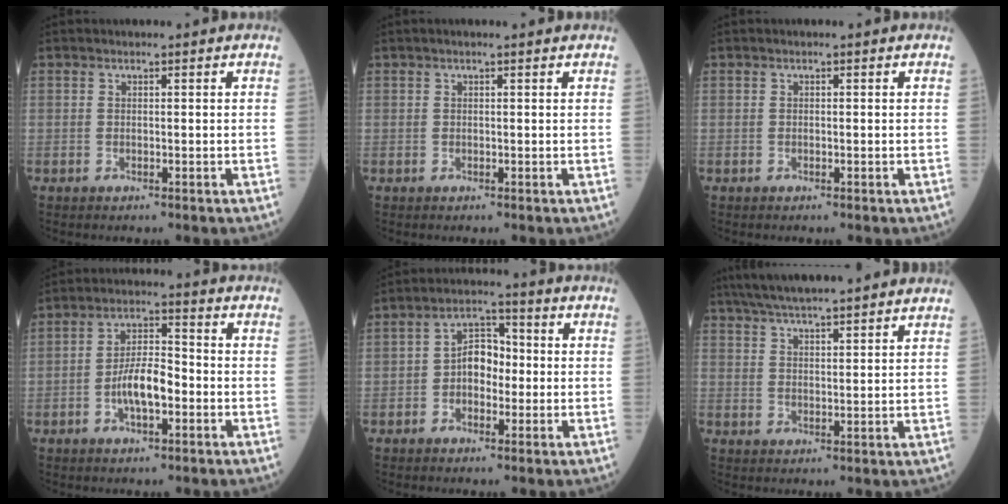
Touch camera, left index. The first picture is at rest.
{"total": 1.2, "force": [1.0, -0.1, 0.8], "torque": [-0.013, 0.012, 0.015]}
{"total": 0.0}
{"total": 7.0, "force": [-2.1, 2.4, 6.2], "torque": [-0.126, 0.011, -0.041]}
{"total": 5.7, "force": [-0.6, 3.5, 4.5], "torque": [-0.079, 0.023, -0.017]}
{"total": 15.0, "force": [13.2, 1.0, 7.1], "torque": [-0.123, 0.034, 0.195]}